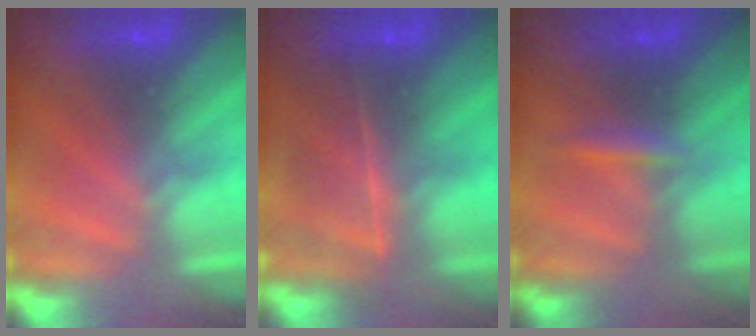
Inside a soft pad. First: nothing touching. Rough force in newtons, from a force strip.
{"total": 7.5}
{"total": 2.4}